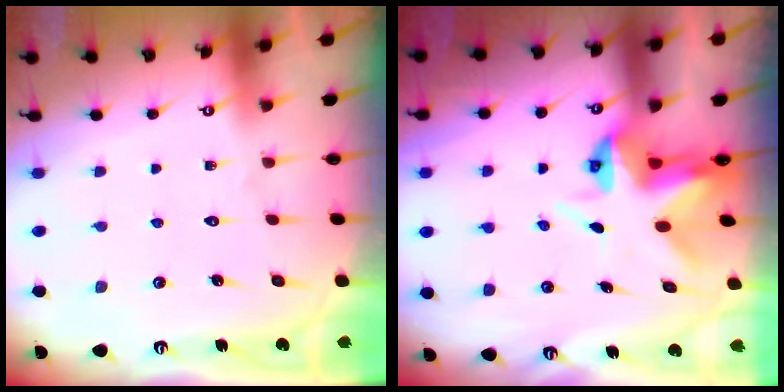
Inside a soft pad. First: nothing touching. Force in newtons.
{"total": 5.6, "press": 5.6, "slide": 0.3}